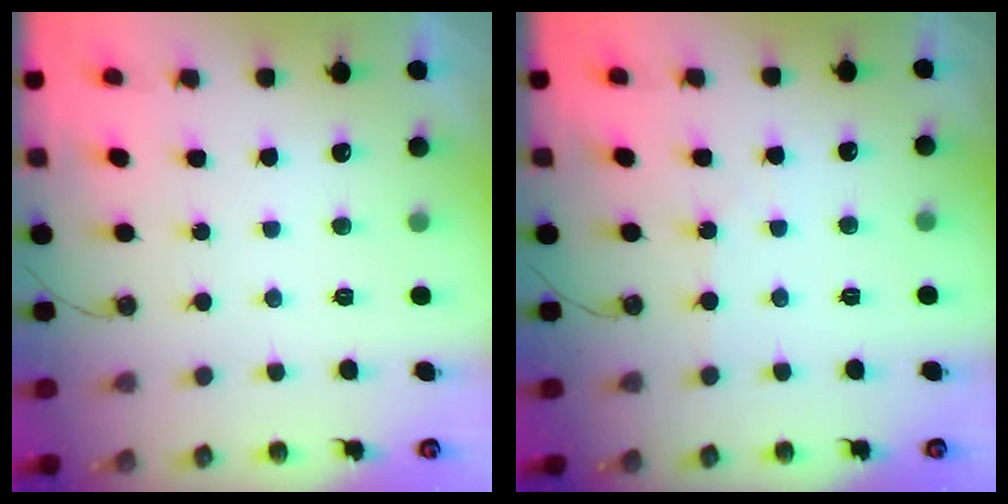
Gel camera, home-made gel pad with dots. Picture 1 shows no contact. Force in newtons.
{"total": 2.6, "press": 2.6, "slide": 0.5}